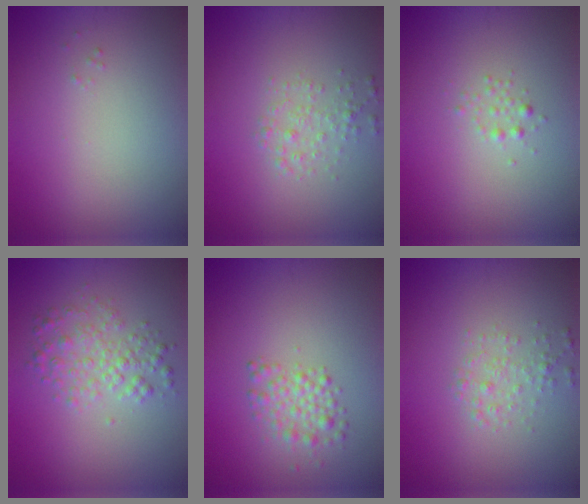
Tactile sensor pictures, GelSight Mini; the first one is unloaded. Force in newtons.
{"total": 1.7, "press": 1.7, "slide": 0.1}
{"total": 0.9, "press": 0.9, "slide": 0.0}
{"total": 3.0, "press": 3.0, "slide": 0.1}
{"total": 2.3, "press": 2.3, "slide": 0.0}
{"total": 1.7, "press": 1.7, "slide": 0.1}